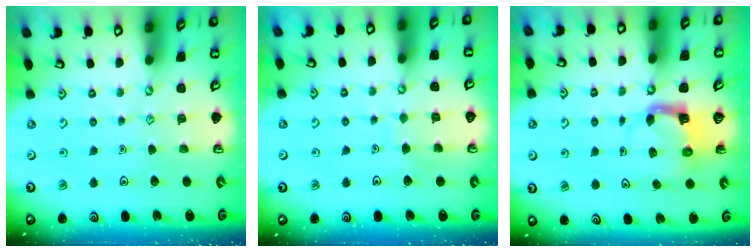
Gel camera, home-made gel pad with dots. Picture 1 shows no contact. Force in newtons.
{"total": 3.9, "press": 3.9, "slide": 0.3}
{"total": 3.9, "press": 3.8, "slide": 0.7}